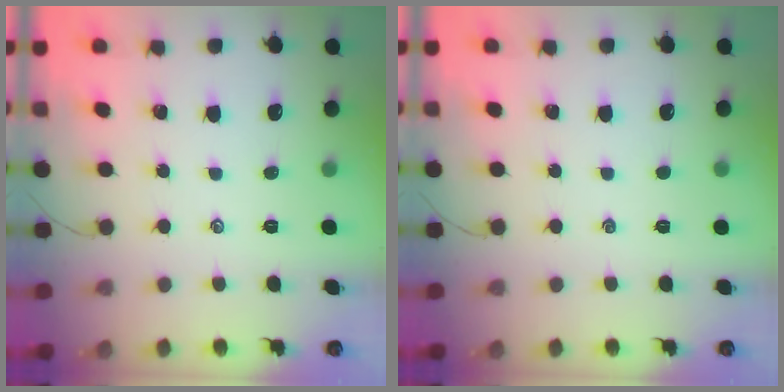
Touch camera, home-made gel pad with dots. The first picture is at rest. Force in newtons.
{"total": 0.0}